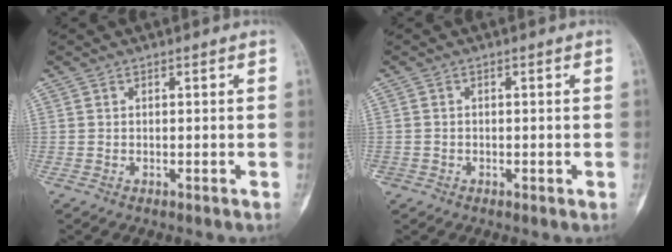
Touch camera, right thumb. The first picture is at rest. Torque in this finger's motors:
{"motor_torque": [0.54, 0.04, -0.15, -0.01, -0.03]}